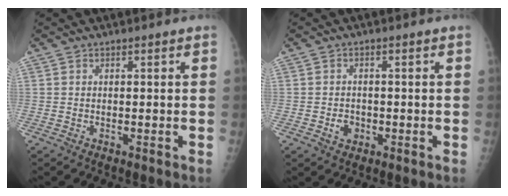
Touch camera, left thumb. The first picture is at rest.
{"total": 2.7, "force": [-0.8, 2.3, 1.2], "torque": [-0.009, 0.004, -0.010]}